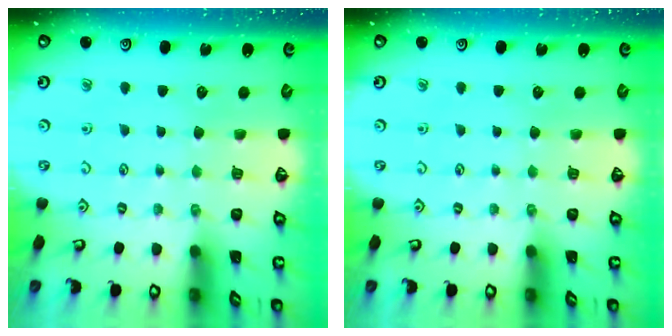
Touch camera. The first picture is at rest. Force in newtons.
{"total": 0.0}